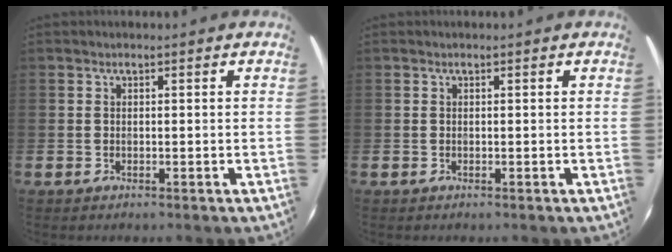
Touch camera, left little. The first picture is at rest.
{"total": 0.0}